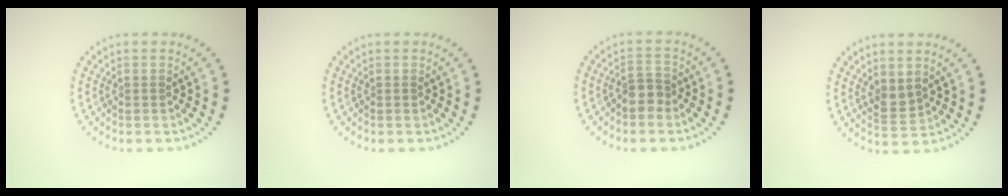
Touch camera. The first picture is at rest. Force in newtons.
{"total": 0.0}
{"total": 2.1, "press": 1.7, "slide": 1.1}
{"total": 1.7, "press": 1.6, "slide": 0.7}